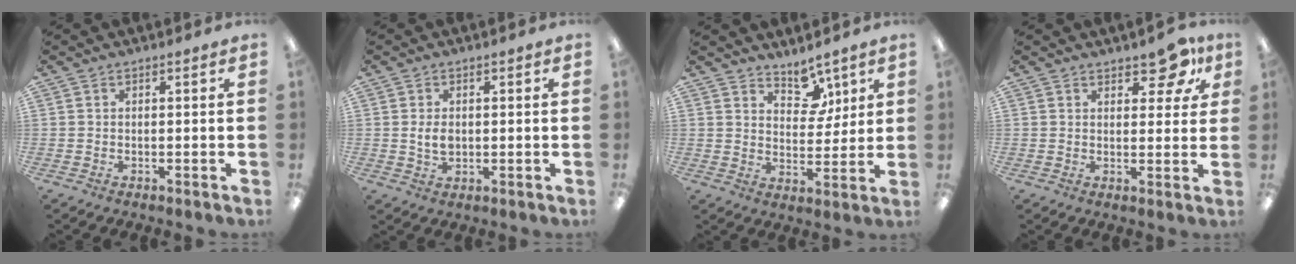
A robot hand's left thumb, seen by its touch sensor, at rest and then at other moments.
{"total": 3.3, "force": [0.2, 2.3, 2.4], "torque": [-0.046, 0.000, -0.001]}
{"total": 7.6, "force": [5.9, 4.2, 2.2], "torque": [-0.020, -0.039, 0.105]}
{"total": 7.9, "force": [5.1, 4.1, 4.5], "torque": [-0.035, -0.029, 0.083]}